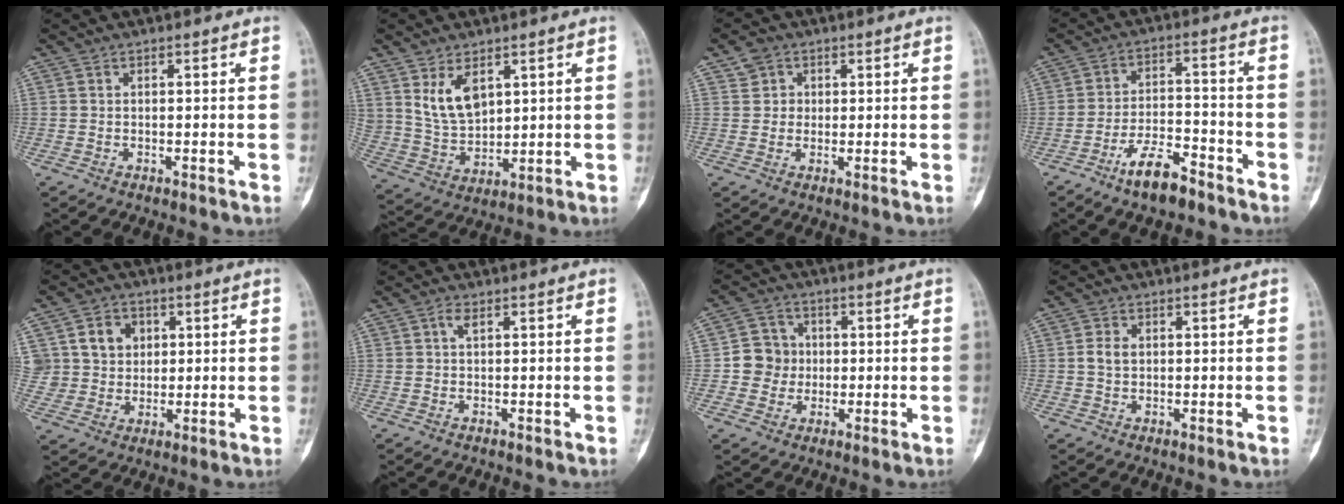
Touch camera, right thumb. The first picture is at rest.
{"total": 9.1, "force": [4.1, 5.4, 6.0], "torque": [-0.098, -0.022, 0.096]}
{"total": 3.6, "force": [1.3, 3.3, 0.8], "torque": [0.005, -0.003, 0.019]}
{"total": 8.7, "force": [-6.1, 3.1, 5.4], "torque": [-0.091, 0.043, -0.108]}
{"total": 10.3, "force": [3.0, 9.1, 3.7], "torque": [-0.029, 0.001, 0.060]}
{"total": 1.4, "force": [0.4, 0.6, 1.2], "torque": [-0.022, 0.004, 0.006]}
{"total": 6.9, "force": [-0.4, 6.6, 1.9], "torque": [0.002, 0.013, -0.014]}
{"total": 2.8, "force": [0.3, 2.1, 1.9], "torque": [-0.035, 0.006, 0.004]}